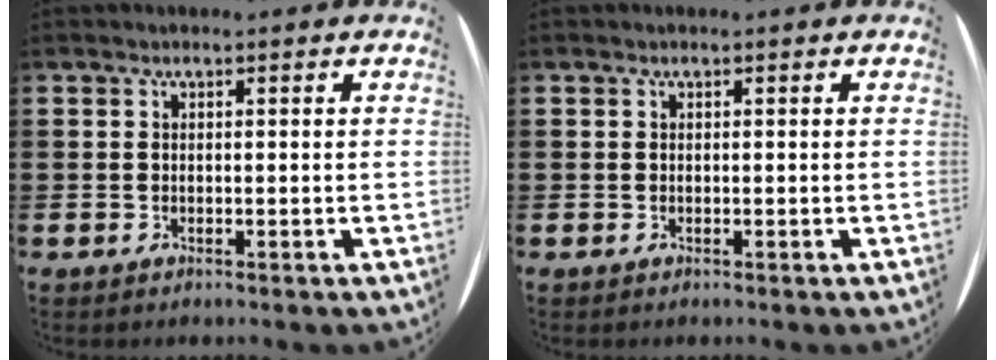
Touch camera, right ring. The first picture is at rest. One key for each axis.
{"total": 0.0}